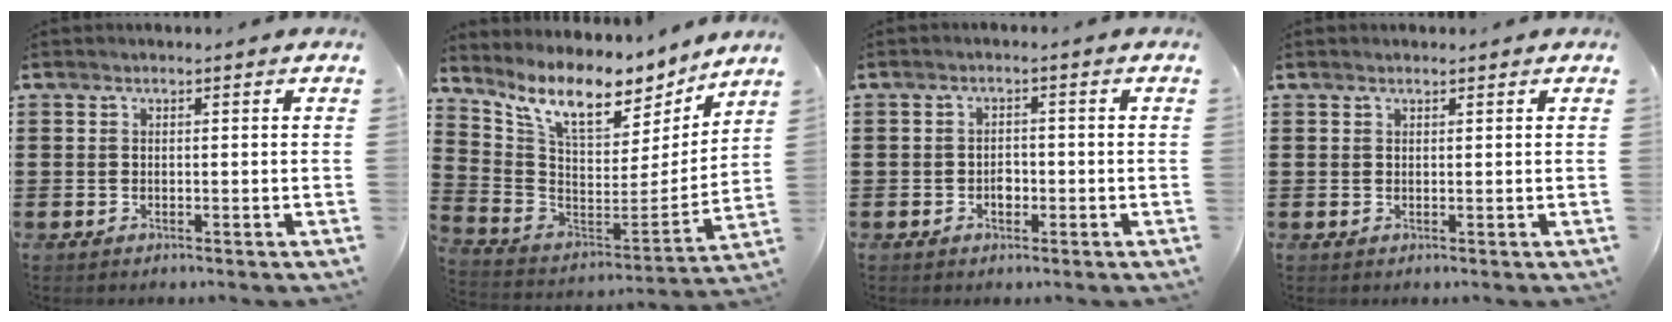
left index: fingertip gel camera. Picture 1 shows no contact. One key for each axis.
{"total": 10.2, "fx": 7.9, "fy": 3.0, "fz": 5.7, "tx": -0.142, "ty": -0.055, "tz": 0.135}
{"total": 1.9, "fx": -0.5, "fy": 1.2, "fz": 1.4, "tx": -0.028, "ty": 0.004, "tz": -0.012}
{"total": 0.6, "fx": 0.6, "fy": 0.2, "fz": 0.2, "tx": -0.005, "ty": 0.001, "tz": 0.012}